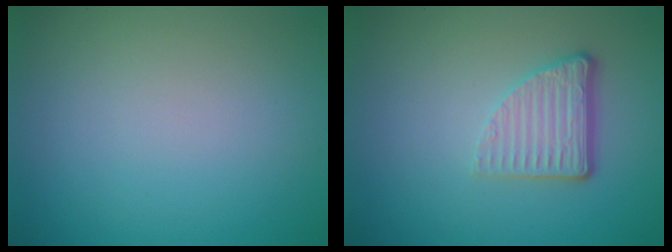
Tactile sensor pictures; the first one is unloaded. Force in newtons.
{"total": 3.7, "press": 2.6, "slide": 2.7}